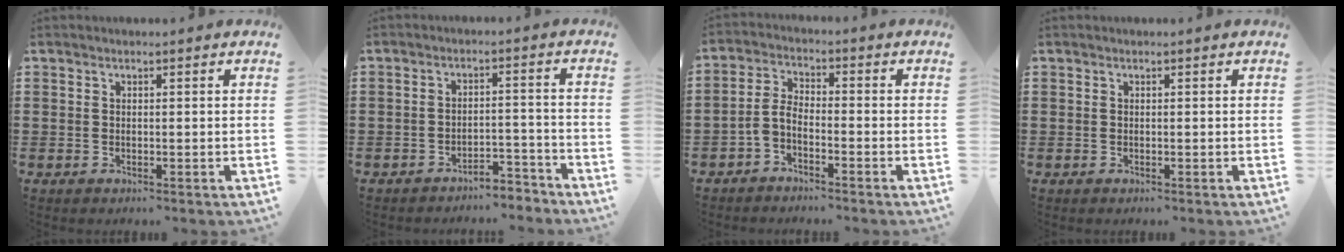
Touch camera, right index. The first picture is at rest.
{"total": 4.0, "force": [-3.9, 0.4, 0.9], "torque": [-0.018, 0.006, -0.082]}
{"total": 3.3, "force": [-2.6, 1.1, 1.7], "torque": [-0.048, 0.004, -0.058]}
{"total": 0.0}